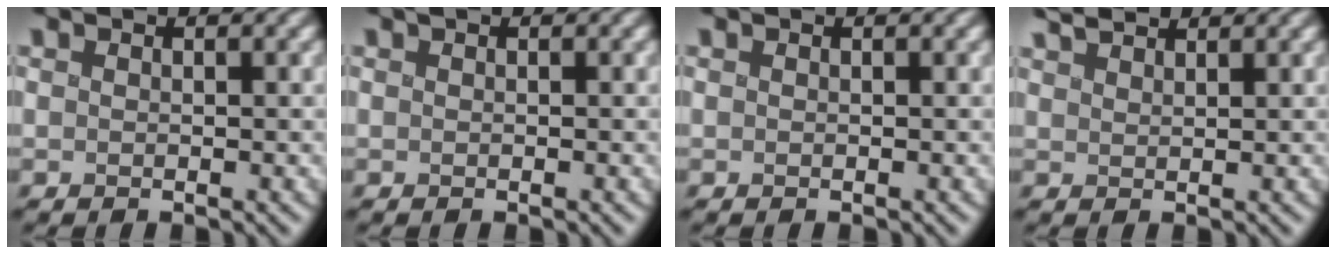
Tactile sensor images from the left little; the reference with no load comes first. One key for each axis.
{"total": 0.6, "fx": 0.5, "fy": 0.2, "fz": 0.3, "tx": 0.001, "ty": -0.002, "tz": 0.002}
{"total": 0.0}
{"total": 3.3, "fx": 3.0, "fy": 0.8, "fz": 1.1, "tx": -0.011, "ty": 0.016, "tz": 0.032}